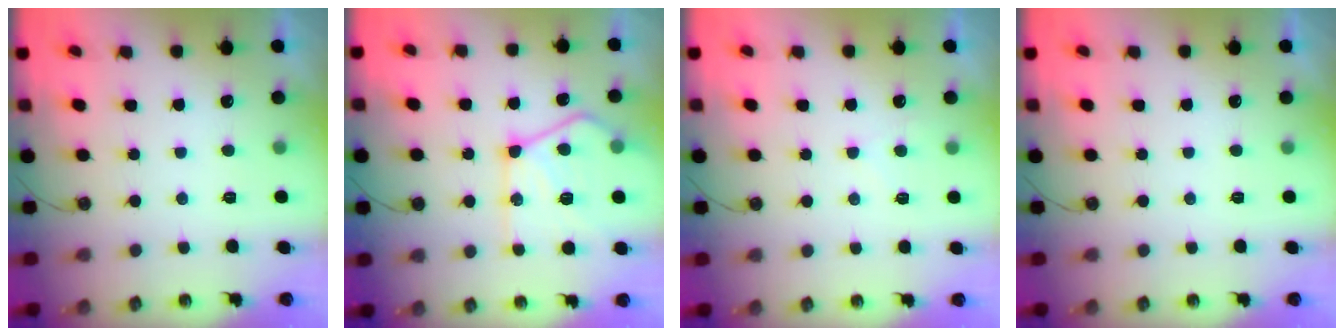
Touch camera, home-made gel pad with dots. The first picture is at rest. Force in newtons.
{"total": 17.9, "press": 17.8, "slide": 1.9}
{"total": 4.1, "press": 4.1, "slide": 0.5}
{"total": 0.0}